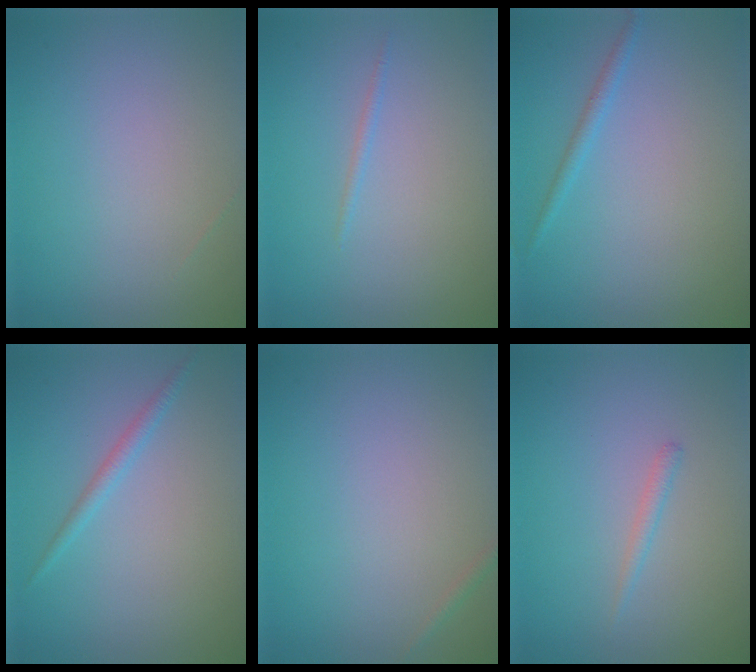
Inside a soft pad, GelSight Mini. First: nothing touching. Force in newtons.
{"total": 0.6, "press": 0.6, "slide": 0.1}
{"total": 1.1, "press": 1.0, "slide": 0.1}
{"total": 1.3, "press": 1.3, "slide": 0.1}
{"total": 0.5, "press": 0.5, "slide": 0.0}
{"total": 0.8, "press": 0.8, "slide": 0.1}